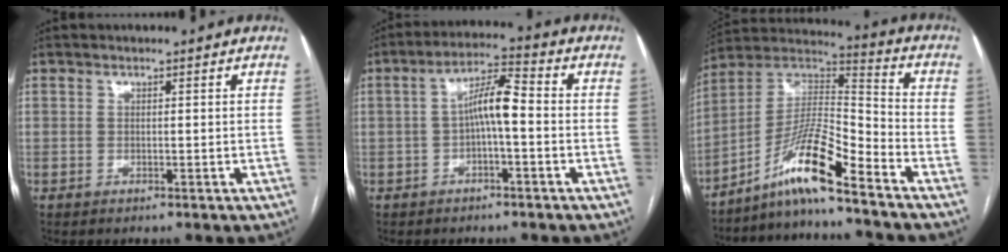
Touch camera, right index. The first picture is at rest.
{"total": 6.4, "force": [-0.6, 1.2, 6.2], "torque": [-0.111, 0.025, -0.014]}
{"total": 12.1, "force": [-8.4, 0.2, 8.8], "torque": [-0.167, 0.017, -0.156]}